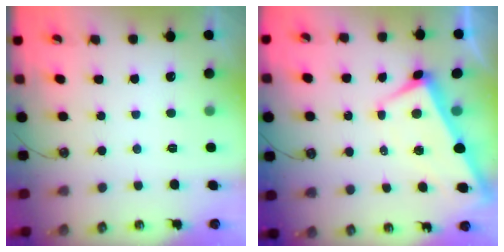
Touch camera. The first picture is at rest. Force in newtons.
{"total": 1.6, "press": 1.4, "slide": 0.8}